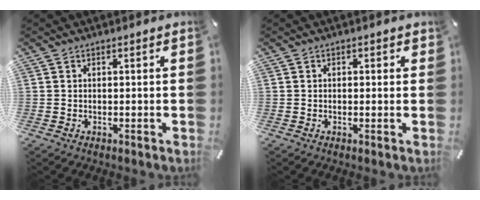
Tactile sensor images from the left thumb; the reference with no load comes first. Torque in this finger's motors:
{"motor_torque": [-0.06, -0.41, 0.02, 0.14, -0.03]}